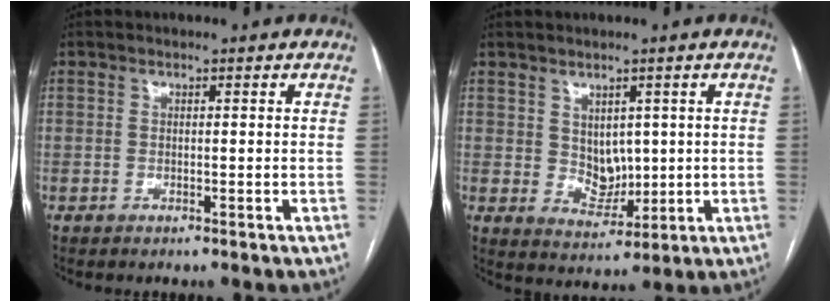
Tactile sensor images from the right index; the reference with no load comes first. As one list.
[{"total": 5.0, "force": [1.0, 3.7, 3.2], "torque": [-0.053, -0.004, 0.033]}]